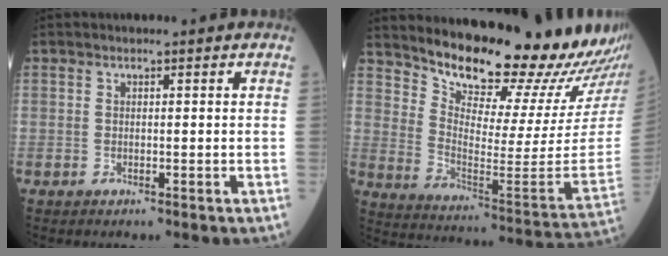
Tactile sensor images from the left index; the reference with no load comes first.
{"total": 22.4, "force": [20.9, 1.7, 7.7], "torque": [-0.137, -0.123, 0.286]}